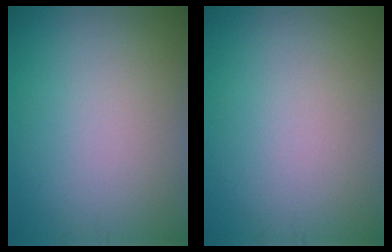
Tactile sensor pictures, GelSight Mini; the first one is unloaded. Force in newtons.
{"total": 0.0}